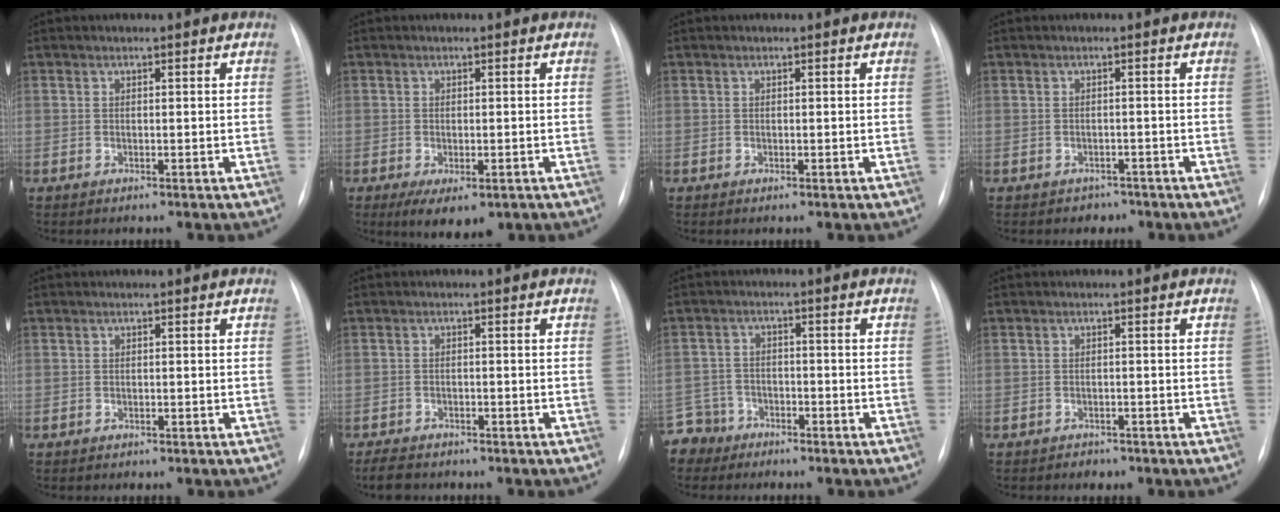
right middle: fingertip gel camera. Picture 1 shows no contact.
{"total": 6.1, "force": [-3.3, 2.6, 4.3], "torque": [-0.059, -0.009, -0.042]}
{"total": 0.0}
{"total": 2.0, "force": [-1.5, 1.4, -0.1], "torque": [-0.004, 0.008, -0.019]}
{"total": 0.5, "force": [-0.3, 0.5, -0.1], "torque": [-0.001, 0.006, -0.005]}
{"total": 4.0, "force": [-3.4, 1.7, 1.3], "torque": [-0.026, -0.004, -0.050]}
{"total": 5.7, "force": [-4.5, 3.4, -0.8], "torque": [0.019, 0.002, -0.090]}
{"total": 1.5, "force": [-1.2, 0.9, 0.0], "torque": [-0.006, 0.003, -0.016]}